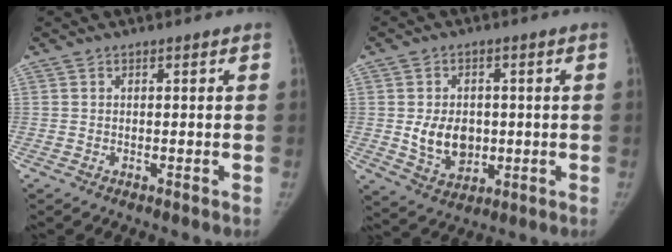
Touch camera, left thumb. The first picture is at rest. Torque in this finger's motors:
{"motor_torque": [0.01, 0.03, 0.10, 0.11, 0.01]}